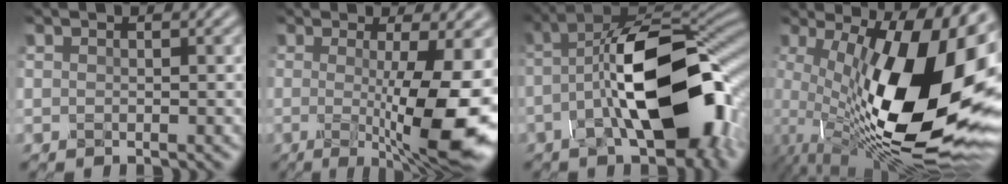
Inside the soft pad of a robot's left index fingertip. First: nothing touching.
{"total": 10.5, "force": [-1.4, 1.7, 10.3], "torque": [-0.145, -0.014, -0.022]}
{"total": 14.7, "force": [-2.2, 6.9, 12.8], "torque": [-0.200, 0.005, -0.052]}
{"total": 17.7, "force": [-1.6, 6.5, 16.3], "torque": [-0.248, -0.005, -0.036]}